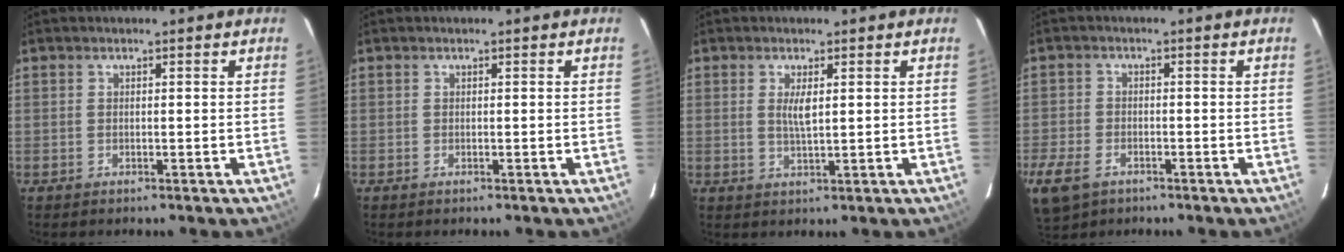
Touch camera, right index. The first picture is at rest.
{"total": 0.0}
{"total": 2.3, "force": [0.5, 0.8, 2.1], "torque": [-0.039, -0.001, 0.009]}
{"total": 9.6, "force": [-5.5, 5.9, 5.1], "torque": [-0.143, -0.021, -0.101]}